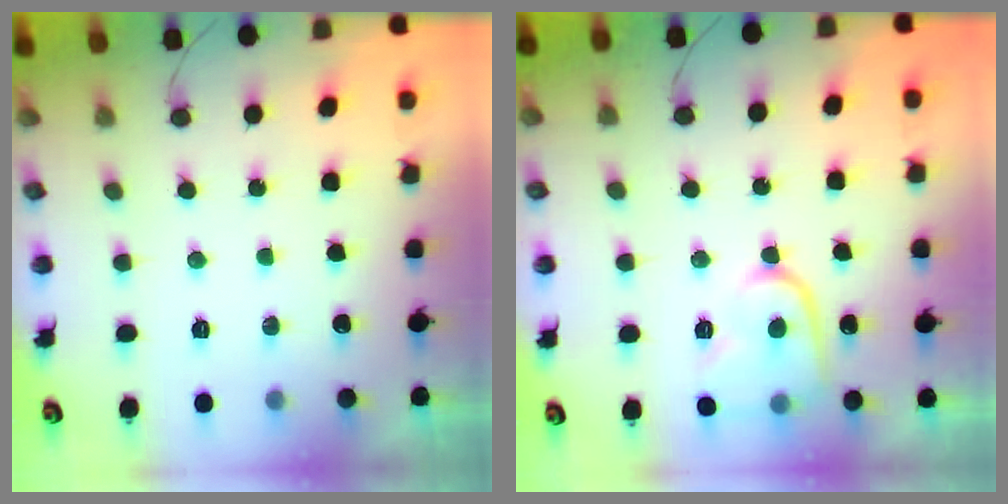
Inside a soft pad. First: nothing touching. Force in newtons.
{"total": 11.1, "press": 11.1, "slide": 1.0}